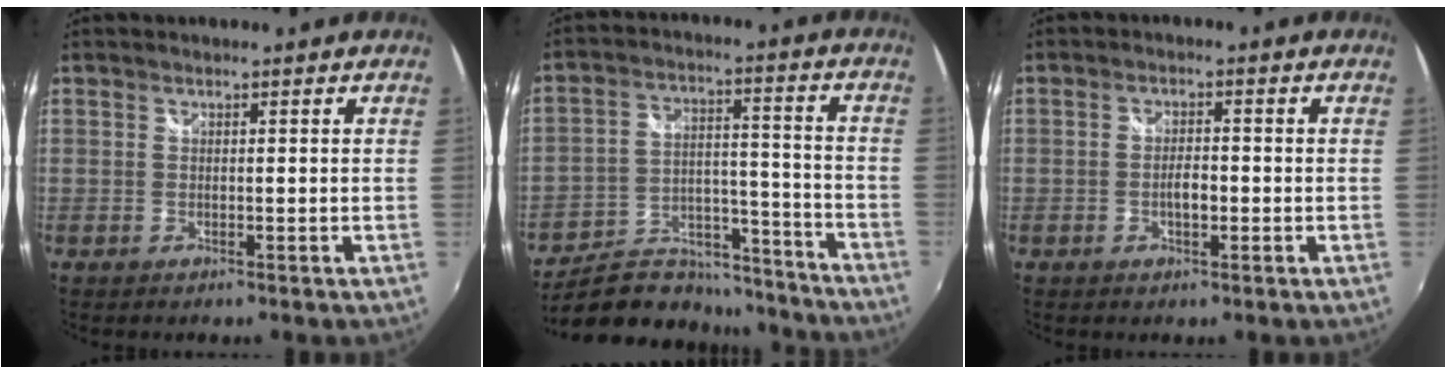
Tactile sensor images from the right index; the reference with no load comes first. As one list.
[{"total": 21.2, "force": [-17.8, 8.9, 7.4], "torque": [-0.146, 0.034, -0.246]}, {"total": 2.9, "force": [-0.9, 1.2, 2.4], "torque": [-0.046, 0.001, -0.015]}]